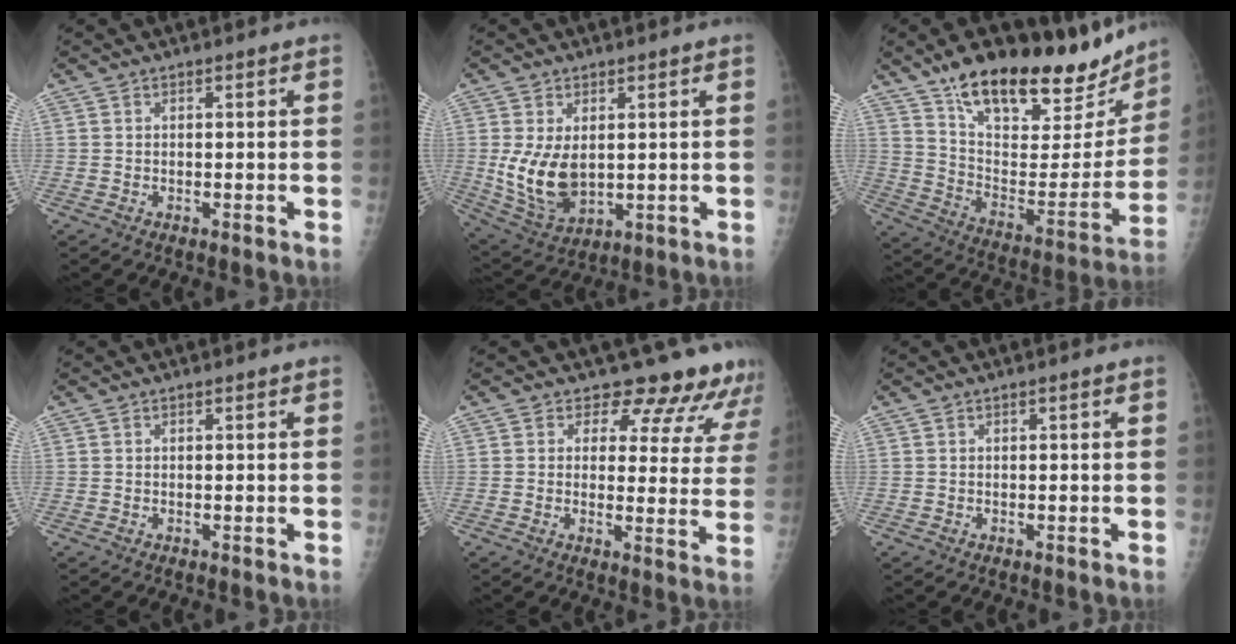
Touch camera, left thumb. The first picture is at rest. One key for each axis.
{"total": 10.5, "fx": 0.8, "fy": 6.8, "fz": 8.0, "tx": -0.140, "ty": -0.019, "tz": 0.035}
{"total": 28.3, "fx": 20.6, "fy": 10.9, "fz": 16.0, "tx": -0.206, "ty": -0.071, "tz": 0.321}
{"total": 0.0}
{"total": 12.2, "fx": 11.0, "fy": 4.9, "fz": 1.4, "tx": 0.040, "ty": -0.069, "tz": 0.104}
{"total": 0.0}